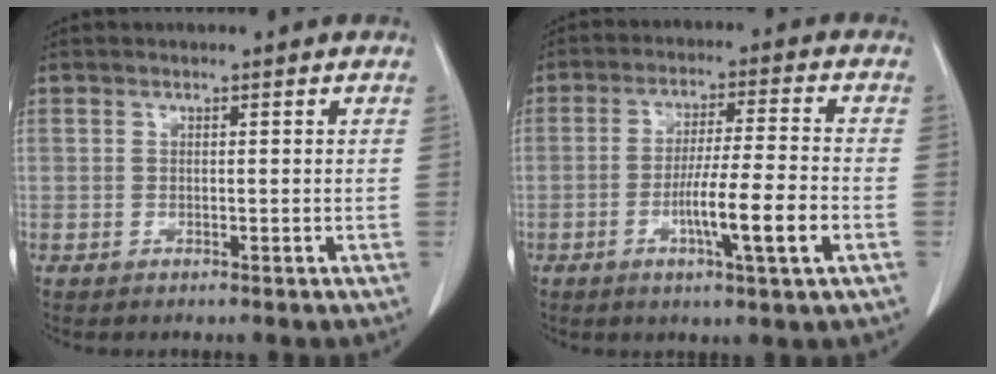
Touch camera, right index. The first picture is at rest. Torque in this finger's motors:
{"motor_torque": [1.59, -0.55, 0.81, 0.16]}